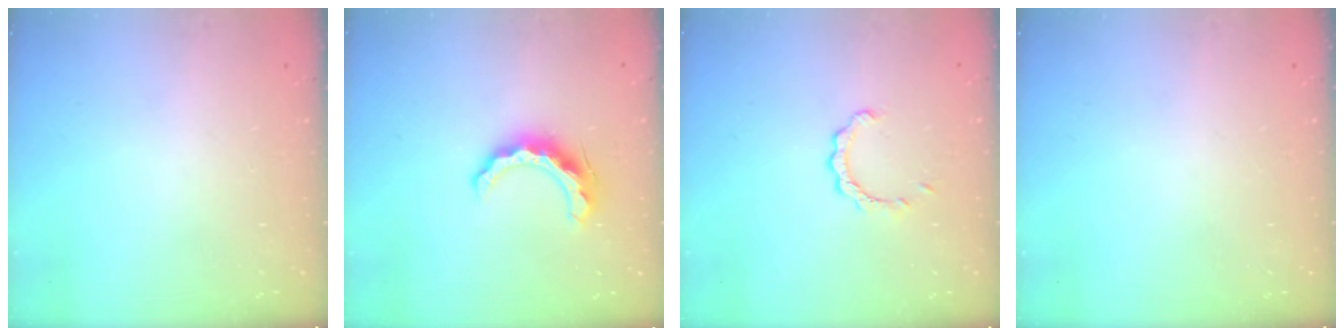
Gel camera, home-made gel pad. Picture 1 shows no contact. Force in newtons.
{"total": 10.4, "press": 10.4, "slide": 0.7}
{"total": 2.1, "press": 2.1, "slide": 0.2}
{"total": 0.0}